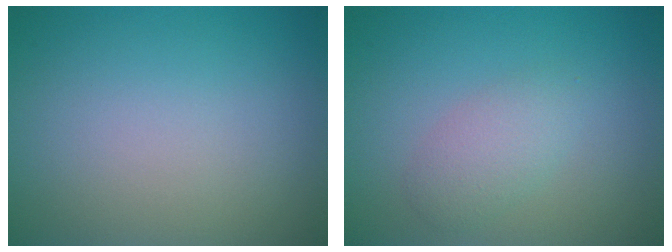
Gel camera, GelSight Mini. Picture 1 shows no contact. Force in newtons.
{"total": 2.2, "press": 2.2, "slide": 0.0}